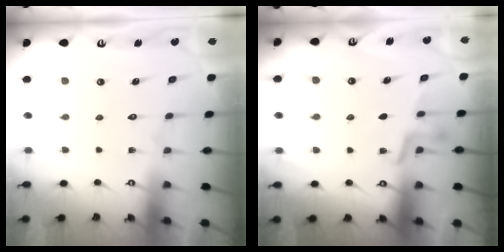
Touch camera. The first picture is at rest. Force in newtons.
{"total": 3.0, "press": 2.9, "slide": 0.8}